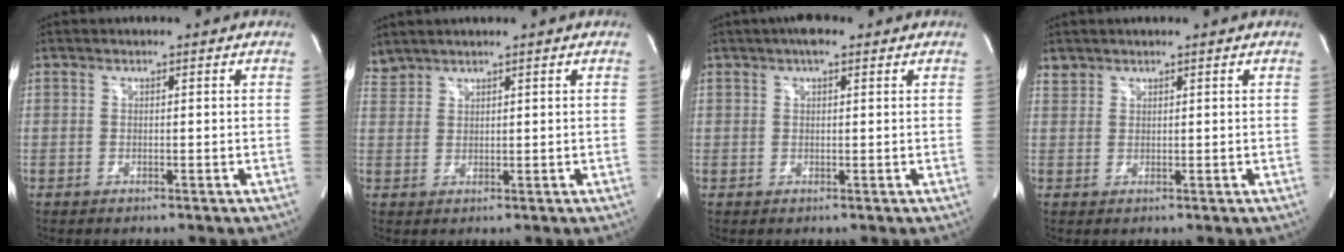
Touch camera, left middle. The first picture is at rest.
{"total": 2.4, "force": [2.4, 0.2, -0.1], "torque": [-0.009, 0.016, 0.056]}
{"total": 2.9, "force": [1.9, 1.2, 1.8], "torque": [-0.030, 0.013, 0.028]}
{"total": 1.4, "force": [1.3, 0.6, -0.2], "torque": [0.004, 0.007, 0.025]}